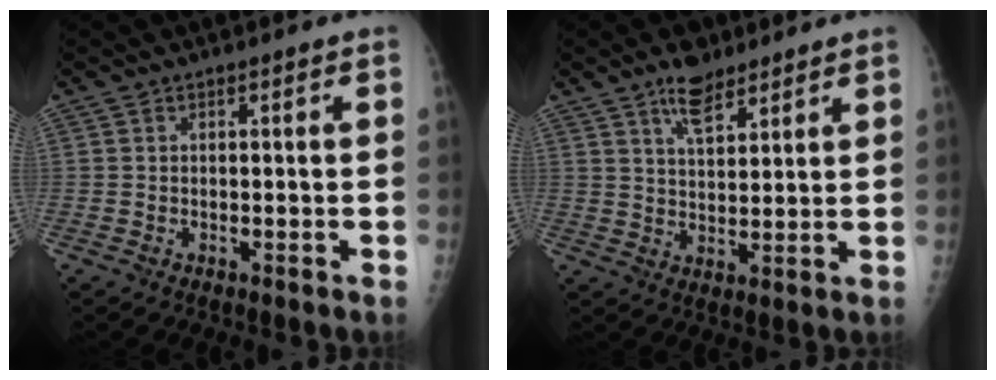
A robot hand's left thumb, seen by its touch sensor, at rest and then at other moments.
{"total": 6.6, "force": [4.8, 2.8, 3.7], "torque": [-0.043, -0.029, 0.083]}